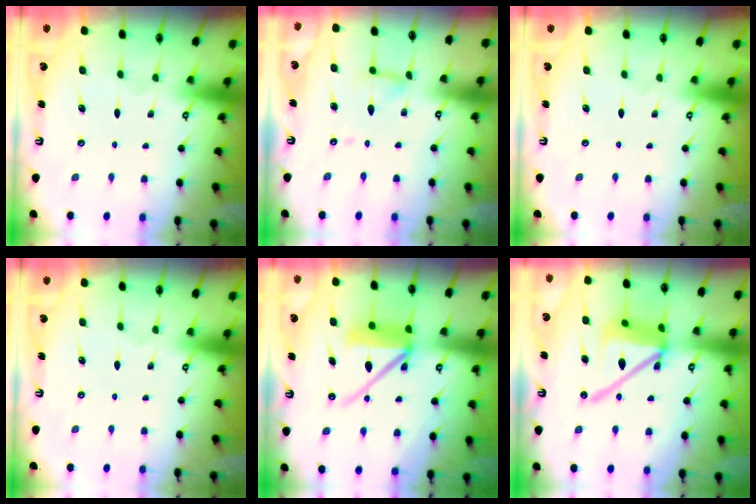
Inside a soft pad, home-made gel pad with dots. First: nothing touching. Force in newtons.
{"total": 8.6, "press": 8.6, "slide": 0.8}
{"total": 0.0}
{"total": 0.0}
{"total": 12.3, "press": 12.2, "slide": 1.6}
{"total": 15.5, "press": 15.4, "slide": 1.9}